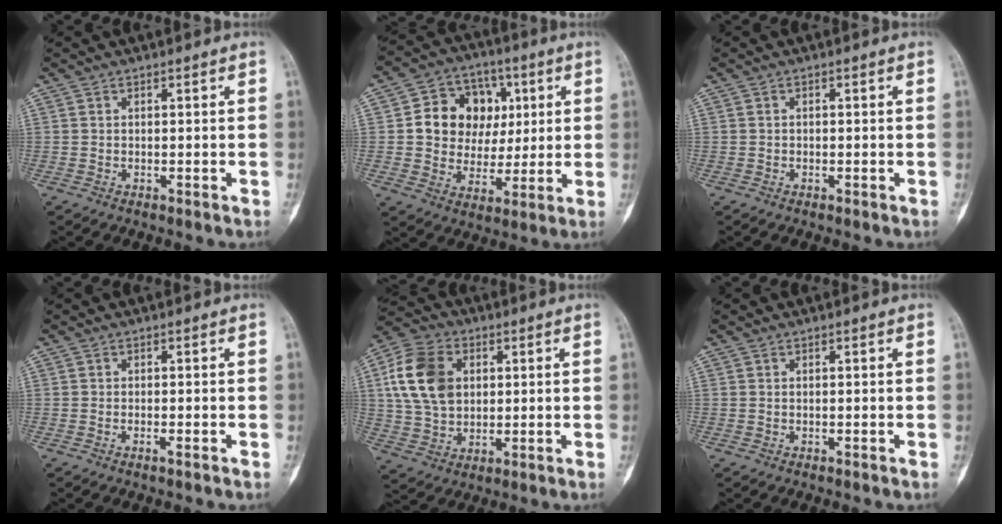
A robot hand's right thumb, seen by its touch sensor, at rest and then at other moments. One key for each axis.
{"total": 14.0, "fx": 2.8, "fy": 11.7, "fz": 7.2, "tx": -0.067, "ty": 0.008, "tz": 0.051}
{"total": 0.0}
{"total": 0.8, "fx": -0.5, "fy": 0.0, "fz": 0.7, "tx": -0.015, "ty": -0.001, "tz": -0.009}
{"total": 14.2, "fx": 3.0, "fy": 10.5, "fz": 9.1, "tx": -0.154, "ty": 0.006, "tz": 0.053}
{"total": 0.0}